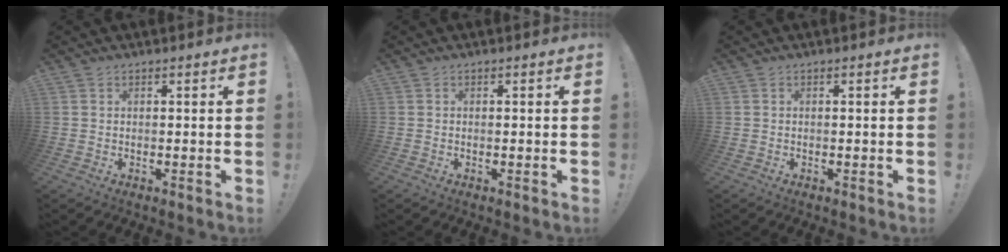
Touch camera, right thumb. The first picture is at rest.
{"total": 0.0}
{"total": 0.0}